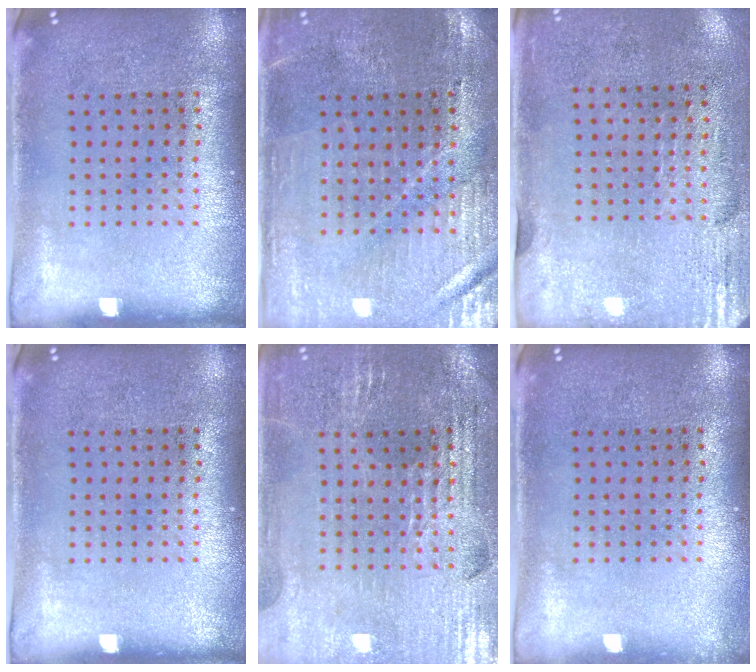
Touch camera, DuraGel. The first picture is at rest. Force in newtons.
{"total": 1.1, "press": 1.1, "slide": 0.2}
{"total": 2.9, "press": 2.5, "slide": 1.5}
{"total": 0.0}
{"total": 2.9, "press": 2.8, "slide": 0.5}
{"total": 0.5, "press": 0.5, "slide": 0.2}